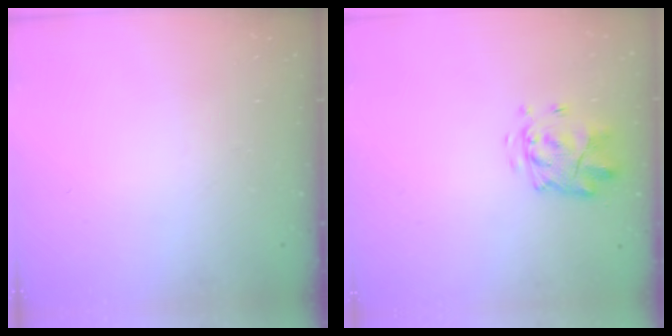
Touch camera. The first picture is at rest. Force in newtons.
{"total": 3.8, "press": 3.5, "slide": 1.6}